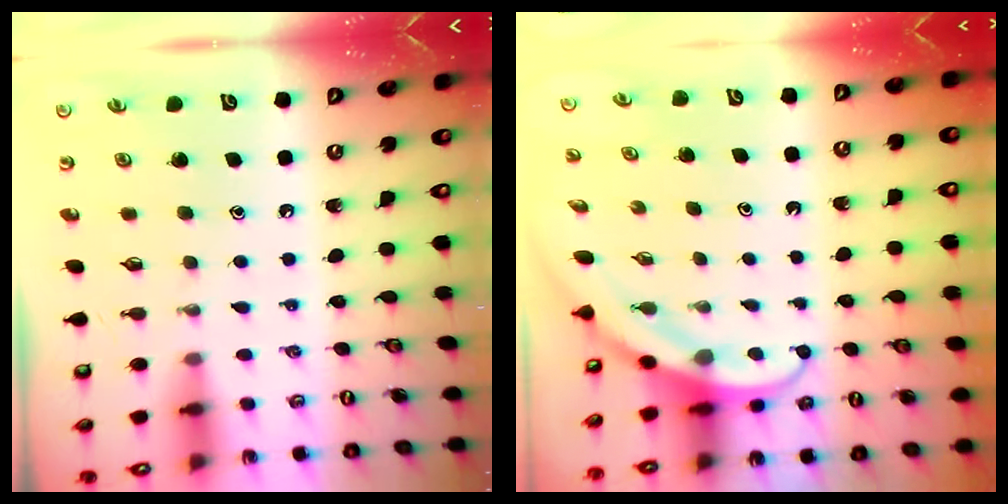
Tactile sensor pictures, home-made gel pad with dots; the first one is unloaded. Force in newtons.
{"total": 4.0, "press": 3.9, "slide": 0.3}